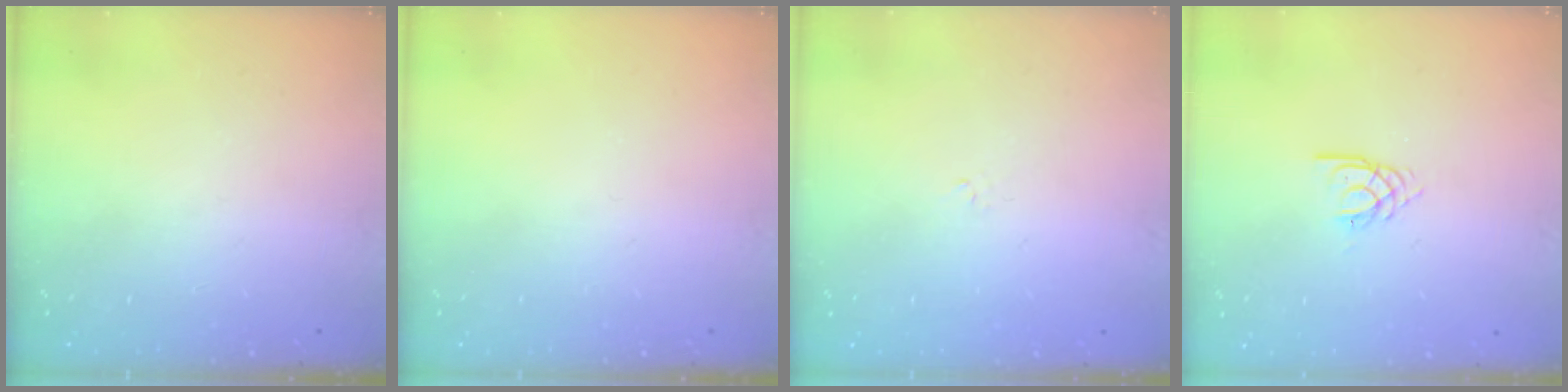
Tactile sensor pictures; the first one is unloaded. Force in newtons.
{"total": 0.0}
{"total": 1.2, "press": 1.2, "slide": 0.4}
{"total": 2.1, "press": 2.1, "slide": 0.3}